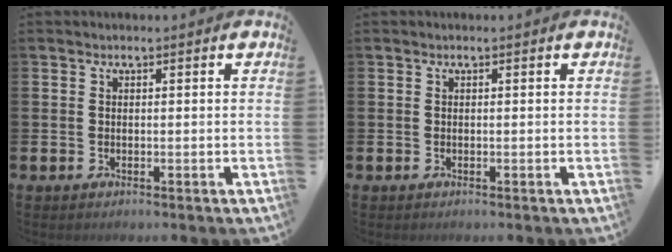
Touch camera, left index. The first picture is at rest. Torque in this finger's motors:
{"motor_torque": [0.00, 0.00, 0.00, 0.00]}